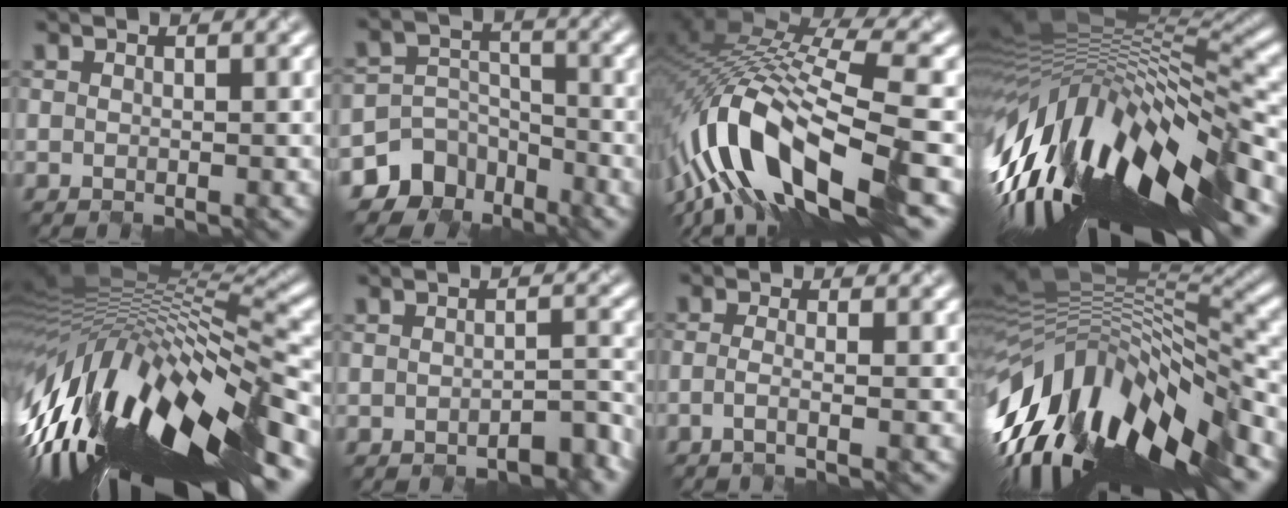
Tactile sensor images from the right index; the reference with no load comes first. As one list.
[{"total": 6.9, "force": [-5.3, 4.4, 0.3], "torque": [0.013, -0.007, -0.093]}, {"total": 13.1, "force": [-6.3, 4.4, 10.6], "torque": [-0.214, 0.008, -0.106]}, {"total": 15.5, "force": [-5.7, 5.2, 13.4], "torque": [-0.250, 0.018, -0.100]}, {"total": 17.0, "force": [-6.3, 5.1, 15.0], "torque": [-0.271, 0.015, -0.114]}, {"total": 2.5, "force": [-1.7, 0.8, 1.6], "torque": [-0.025, -0.002, -0.022]}, {"total": 1.9, "force": [-0.9, 0.6, 1.5], "torque": [-0.012, -0.010, -0.031]}, {"total": 15.2, "force": [-6.6, 5.9, 12.4], "torque": [-0.233, 0.005, -0.120]}]